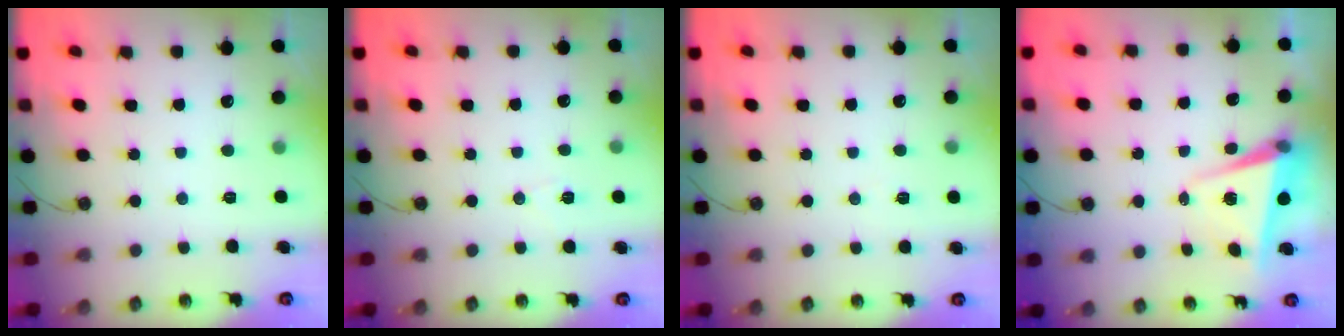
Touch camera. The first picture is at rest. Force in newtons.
{"total": 4.5, "press": 3.8, "slide": 2.3}
{"total": 5.5, "press": 3.3, "slide": 4.4}
{"total": 5.4, "press": 5.3, "slide": 1.3}